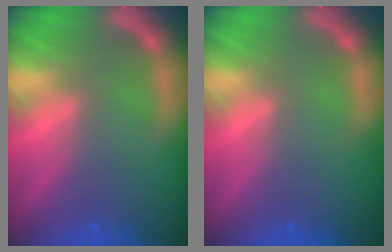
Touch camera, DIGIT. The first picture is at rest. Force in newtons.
{"total": 0.0}